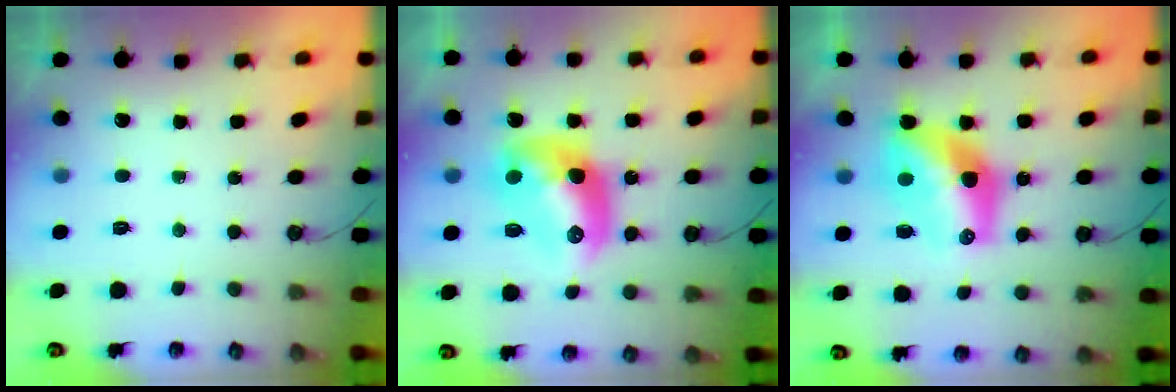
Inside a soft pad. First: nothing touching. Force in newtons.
{"total": 13.5, "press": 13.4, "slide": 1.1}
{"total": 13.5, "press": 13.5, "slide": 1.0}